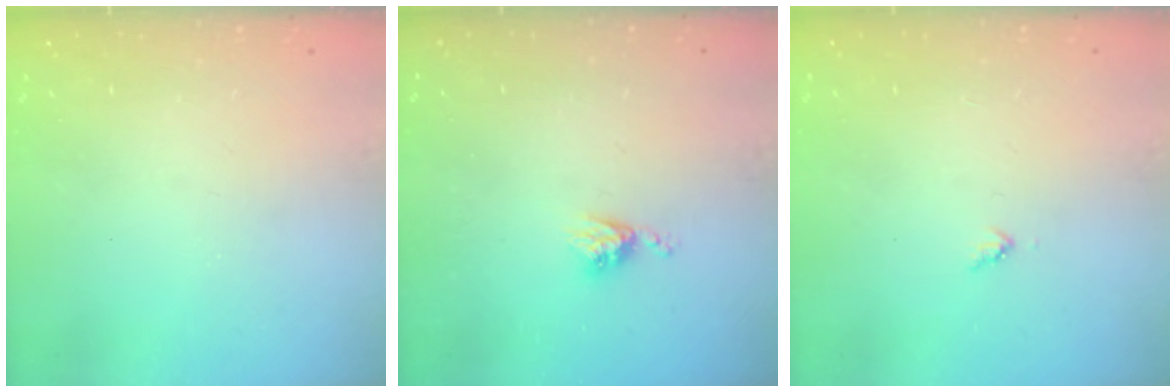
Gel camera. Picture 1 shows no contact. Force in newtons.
{"total": 3.6, "press": 3.6, "slide": 0.4}
{"total": 3.0, "press": 3.0, "slide": 0.3}